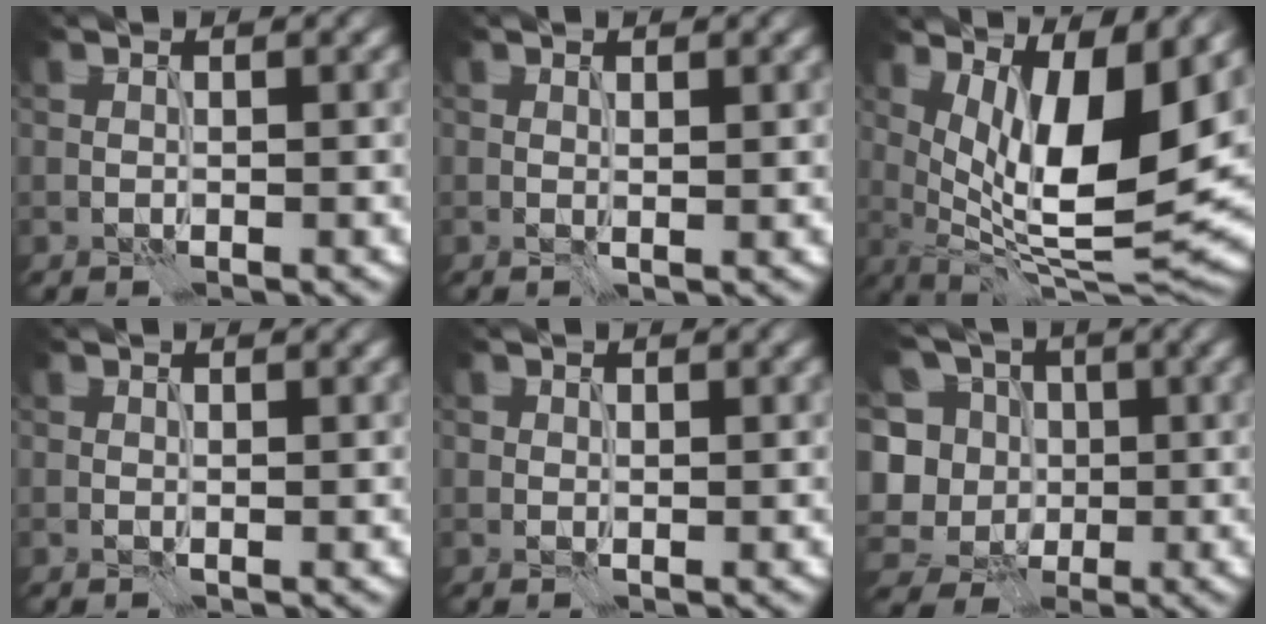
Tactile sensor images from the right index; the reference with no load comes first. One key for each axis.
{"total": 0.6, "fx": 0.4, "fy": 0.1, "fz": 0.4, "tx": -0.007, "ty": -0.003, "tz": 0.008}
{"total": 12.4, "fx": 3.6, "fy": 3.8, "fz": 11.2, "tx": -0.163, "ty": -0.014, "tz": 0.066}
{"total": 0.0}
{"total": 0.6, "fx": 0.4, "fy": 0.4, "fz": 0.2, "tx": -0.001, "ty": -0.002, "tz": 0.008}
{"total": 11.7, "fx": 0.2, "fy": 10.5, "fz": 5.1, "tx": -0.136, "ty": 0.031, "tz": -0.022}